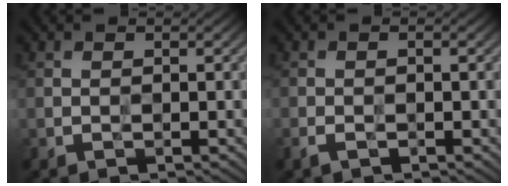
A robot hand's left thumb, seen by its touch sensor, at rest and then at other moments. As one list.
[{"total": 1.6, "force": [-0.8, 0.6, 1.2], "torque": [-0.027, -0.002, -0.018]}]